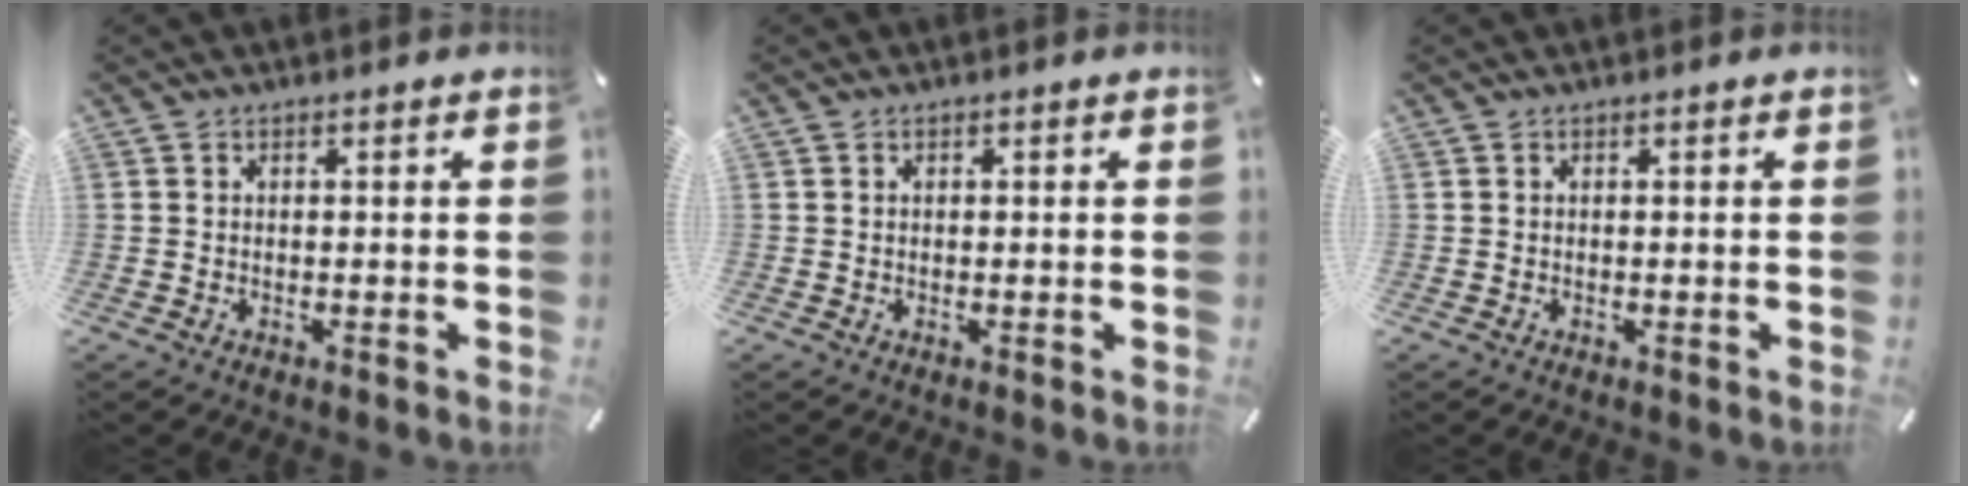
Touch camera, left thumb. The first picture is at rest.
{"total": 0.0}
{"total": 0.0}